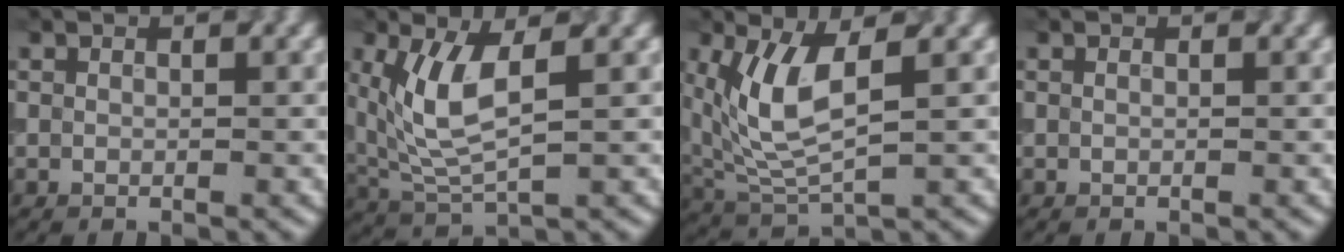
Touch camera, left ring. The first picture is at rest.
{"total": 6.2, "force": [1.4, 2.5, 5.4], "torque": [-0.125, 0.001, 0.040]}
{"total": 6.9, "force": [1.6, 2.9, 6.0], "torque": [-0.139, 0.000, 0.042]}
{"total": 0.0}